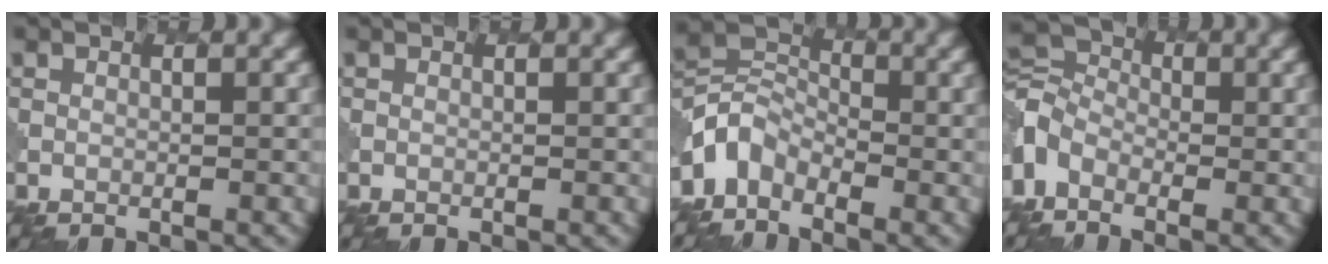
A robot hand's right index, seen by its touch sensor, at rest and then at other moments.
{"total": 0.0}
{"total": 3.7, "force": [-2.5, 2.3, 1.4], "torque": [-0.026, 0.005, -0.065]}
{"total": 4.6, "force": [-1.8, 3.2, 2.8], "torque": [-0.062, 0.006, -0.058]}